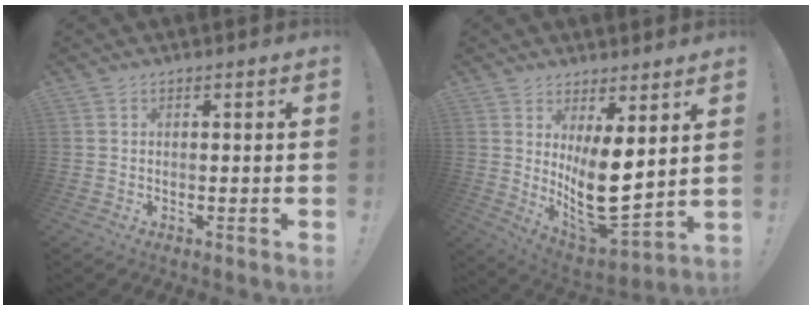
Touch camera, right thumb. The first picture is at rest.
{"total": 13.5, "force": [2.9, 5.3, 12.1], "torque": [-0.196, -0.057, 0.060]}